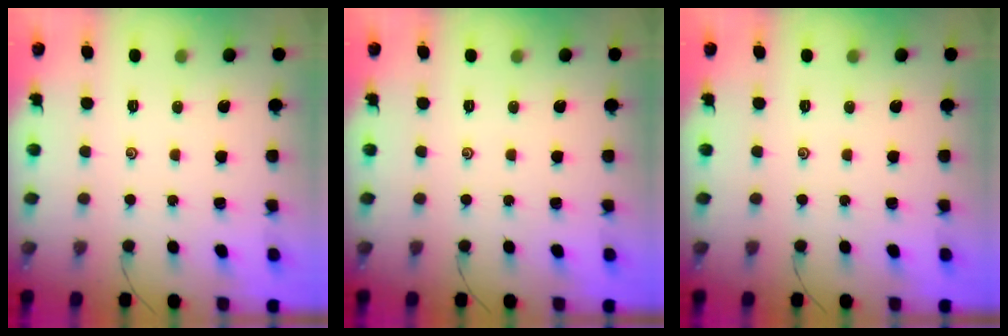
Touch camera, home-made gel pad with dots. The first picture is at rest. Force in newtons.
{"total": 0.0}
{"total": 0.0}